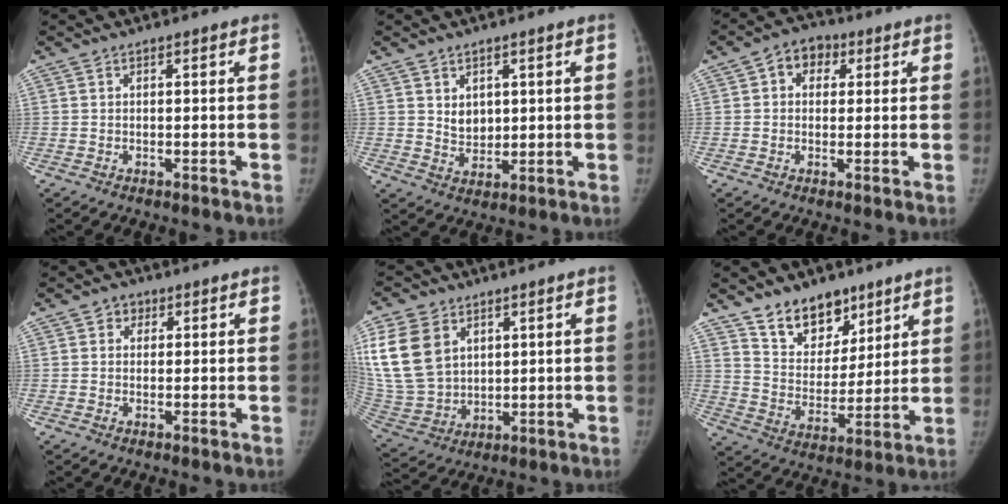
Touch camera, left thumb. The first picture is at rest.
{"total": 4.2, "force": [1.4, 3.3, 2.3], "torque": [-0.018, -0.021, 0.031]}
{"total": 5.9, "force": [1.8, 4.6, 3.1], "torque": [-0.017, 0.006, 0.019]}
{"total": 2.5, "force": [1.0, 2.2, 0.9], "torque": [0.003, 0.000, 0.008]}
{"total": 17.5, "force": [6.3, 12.7, 10.2], "torque": [-0.208, -0.014, 0.142]}
{"total": 12.9, "force": [9.1, 7.8, 4.7], "torque": [-0.027, -0.068, 0.164]}